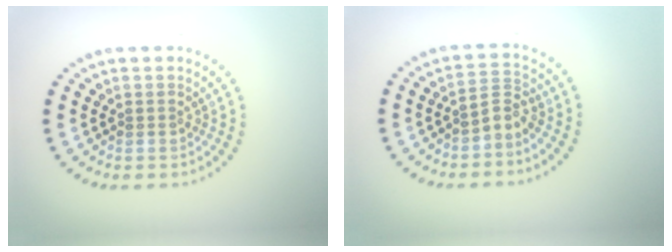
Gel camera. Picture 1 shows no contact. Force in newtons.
{"total": 2.1, "press": 1.4, "slide": 1.6}